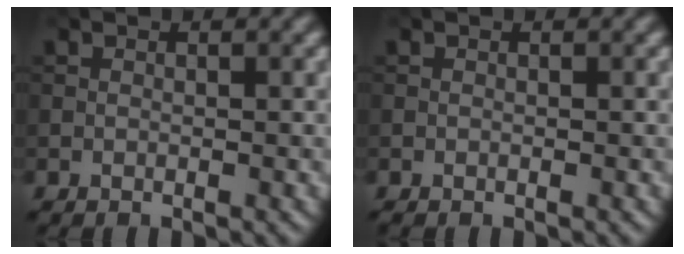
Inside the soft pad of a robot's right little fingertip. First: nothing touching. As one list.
[{"total": 0.0}]